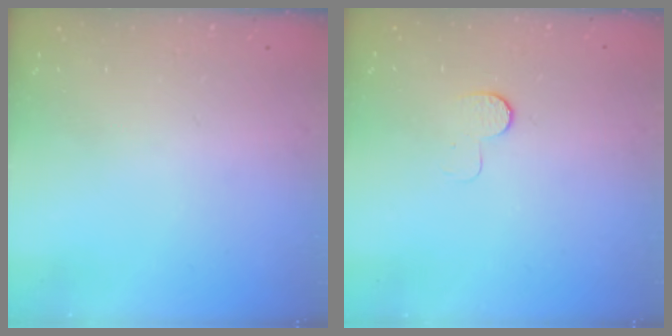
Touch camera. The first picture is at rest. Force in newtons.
{"total": 5.7, "press": 5.6, "slide": 0.6}